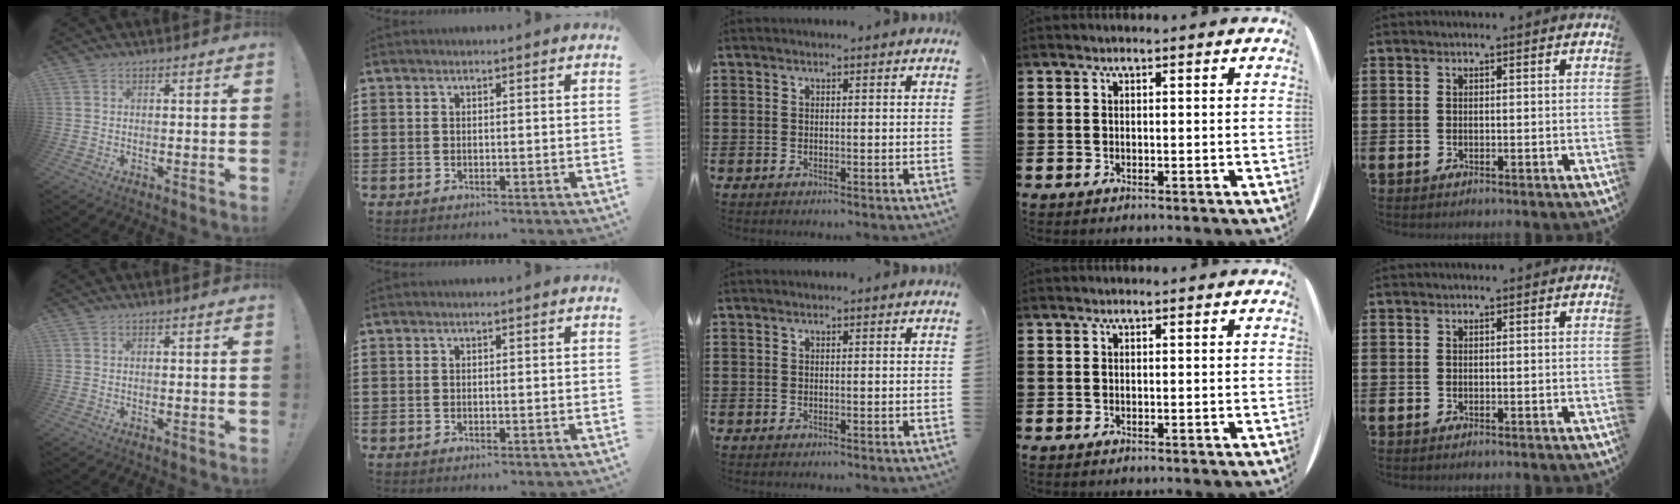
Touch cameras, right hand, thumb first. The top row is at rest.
{}